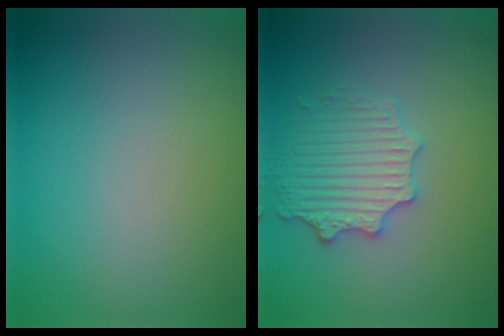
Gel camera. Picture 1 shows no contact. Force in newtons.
{"total": 3.6, "press": 3.3, "slide": 1.5}